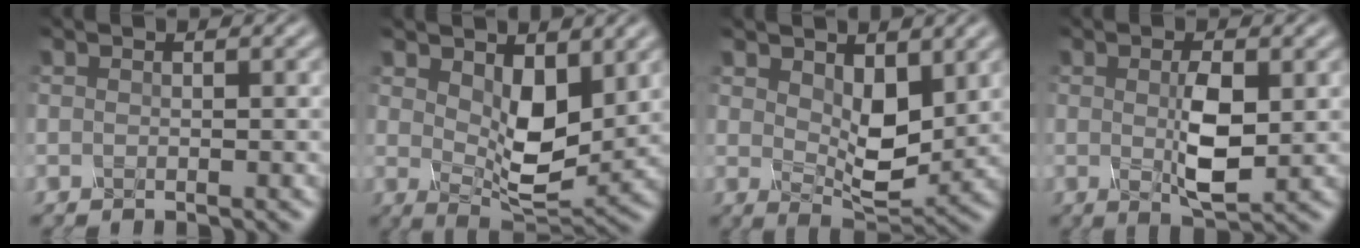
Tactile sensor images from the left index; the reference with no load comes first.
{"total": 5.1, "force": [1.5, 2.5, 4.2], "torque": [-0.088, -0.012, 0.039]}
{"total": 4.3, "force": [1.3, 2.2, 3.4], "torque": [-0.075, -0.010, 0.036]}
{"total": 3.6, "force": [0.2, 0.9, 3.5], "torque": [-0.084, -0.003, 0.012]}